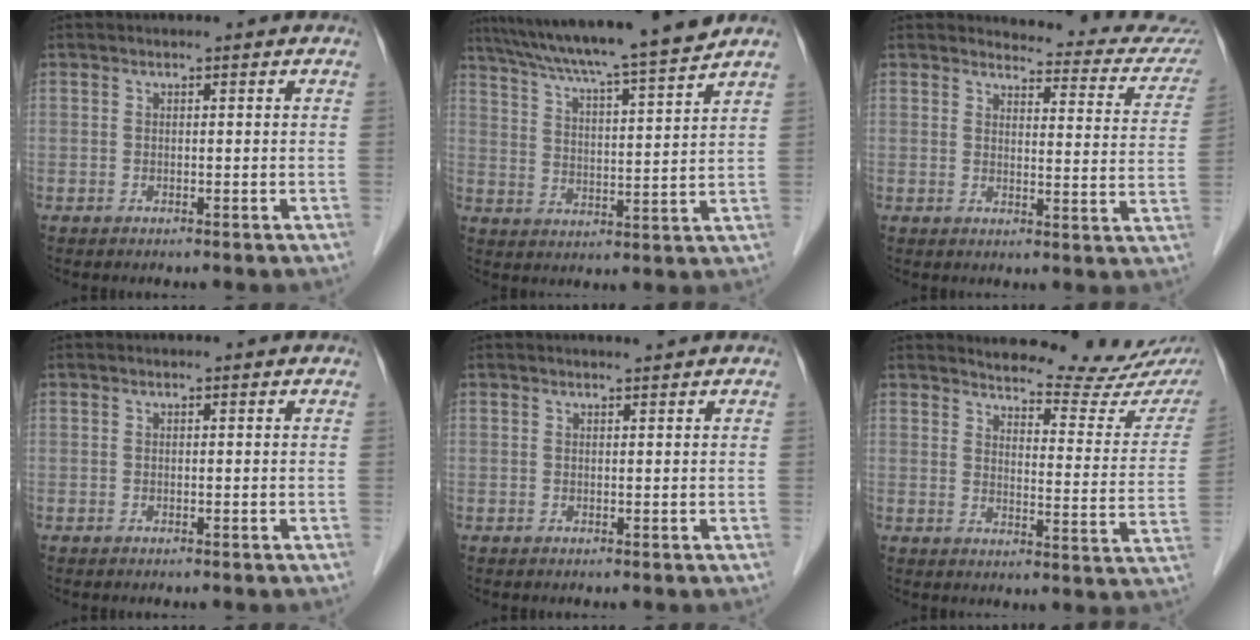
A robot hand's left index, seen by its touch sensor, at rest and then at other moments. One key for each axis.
{"total": 16.3, "fx": 14.4, "fy": -1.4, "fz": 7.5, "tx": -0.131, "ty": -0.005, "tz": 0.215}
{"total": 14.3, "fx": 14.0, "fy": 2.3, "fz": 1.8, "tx": 0.012, "ty": -0.074, "tz": 0.125}
{"total": 0.0}
{"total": 0.8, "fx": 0.7, "fy": -0.3, "fz": 0.1, "tx": -0.008, "ty": -0.004, "tz": 0.015}
{"total": 15.4, "fx": 14.6, "fy": 1.3, "fz": 4.9, "tx": -0.055, "ty": -0.074, "tz": 0.162}